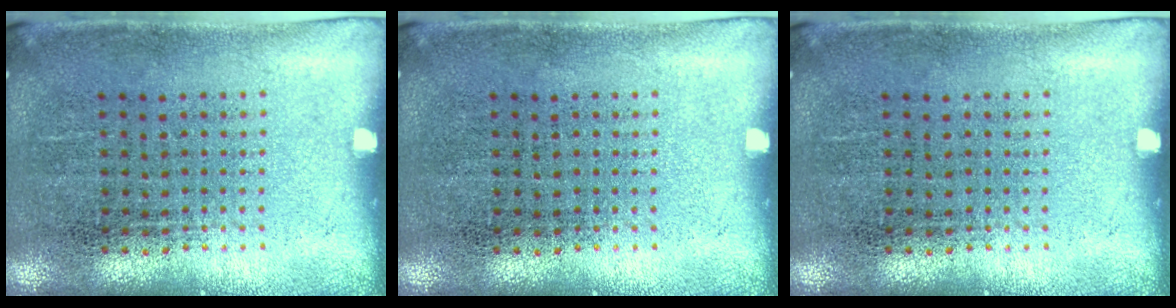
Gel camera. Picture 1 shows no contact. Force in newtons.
{"total": 0.0}
{"total": 0.0}